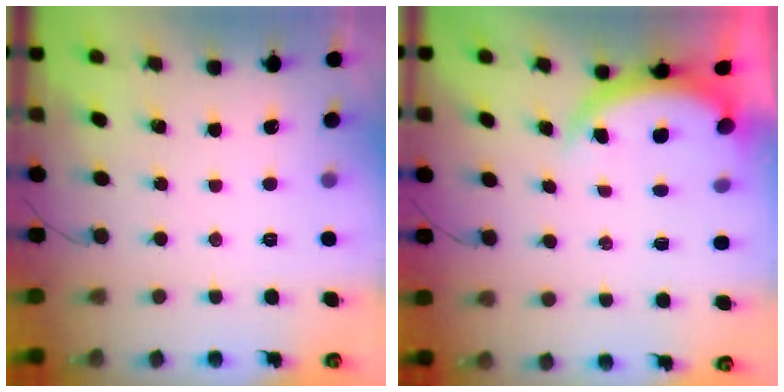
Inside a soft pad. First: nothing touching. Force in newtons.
{"total": 5.1, "press": 5.0, "slide": 0.9}